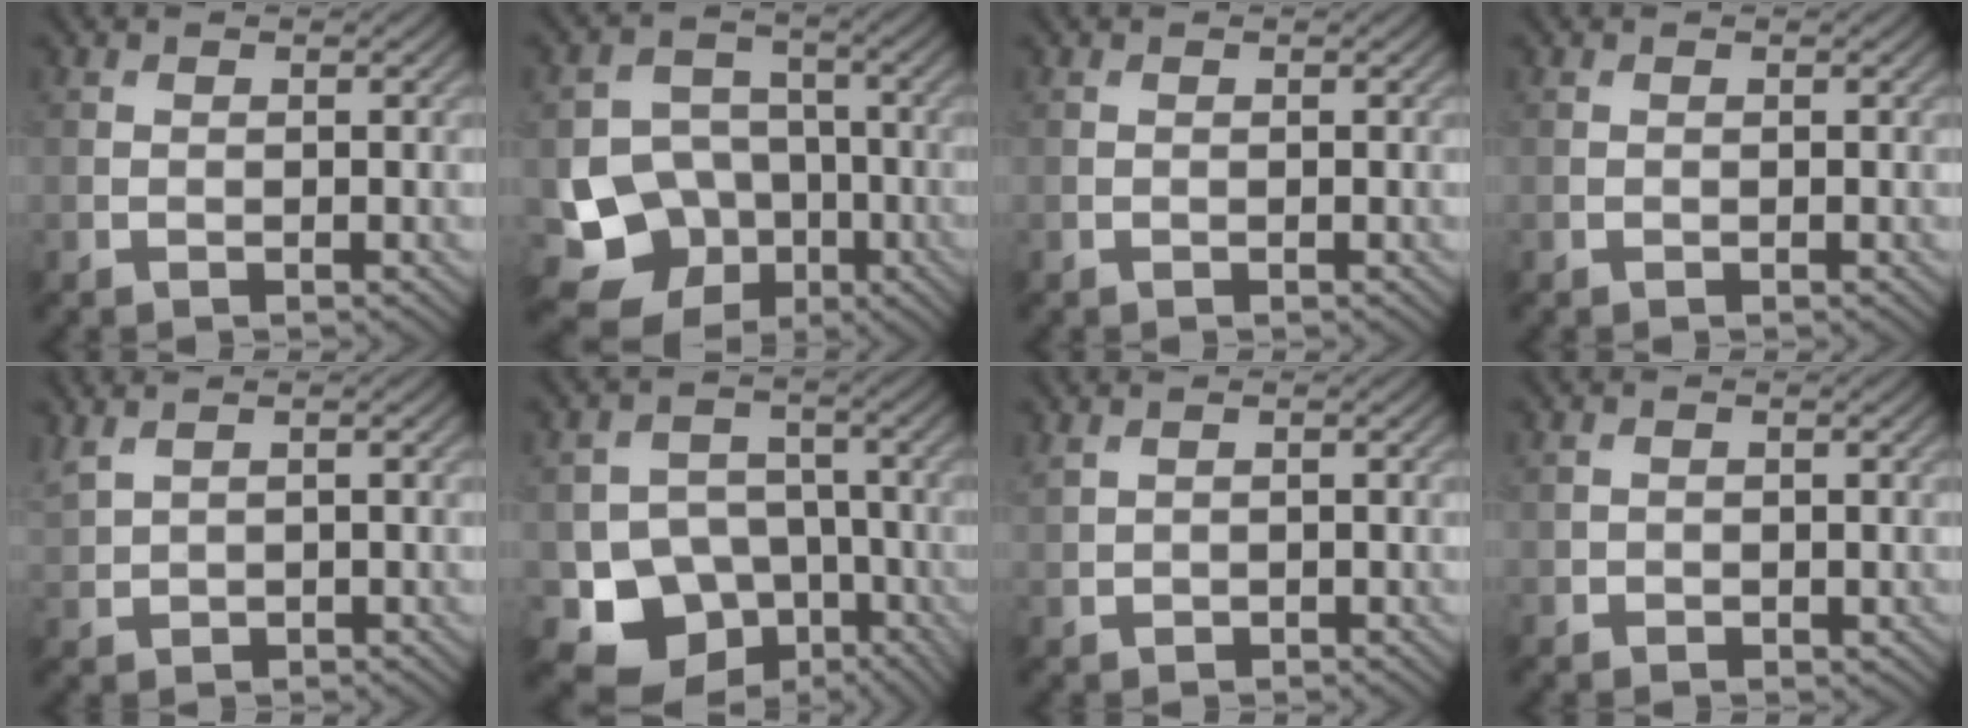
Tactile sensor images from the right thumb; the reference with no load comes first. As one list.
[{"total": 11.3, "force": [-5.2, 9.0, 4.6], "torque": [-0.100, -0.038, -0.093]}, {"total": 0.0}, {"total": 0.0}, {"total": 2.6, "force": [1.8, 1.1, 1.6], "torque": [-0.051, 0.009, 0.042]}, {"total": 10.2, "force": [-4.6, 8.1, 4.2], "torque": [-0.075, -0.030, -0.081]}, {"total": 1.3, "force": [0.9, 0.7, 0.7], "torque": [-0.022, 0.003, 0.025]}, {"total": 1.1, "force": [0.0, 1.1, 0.2], "torque": [-0.003, -0.008, -0.001]}]